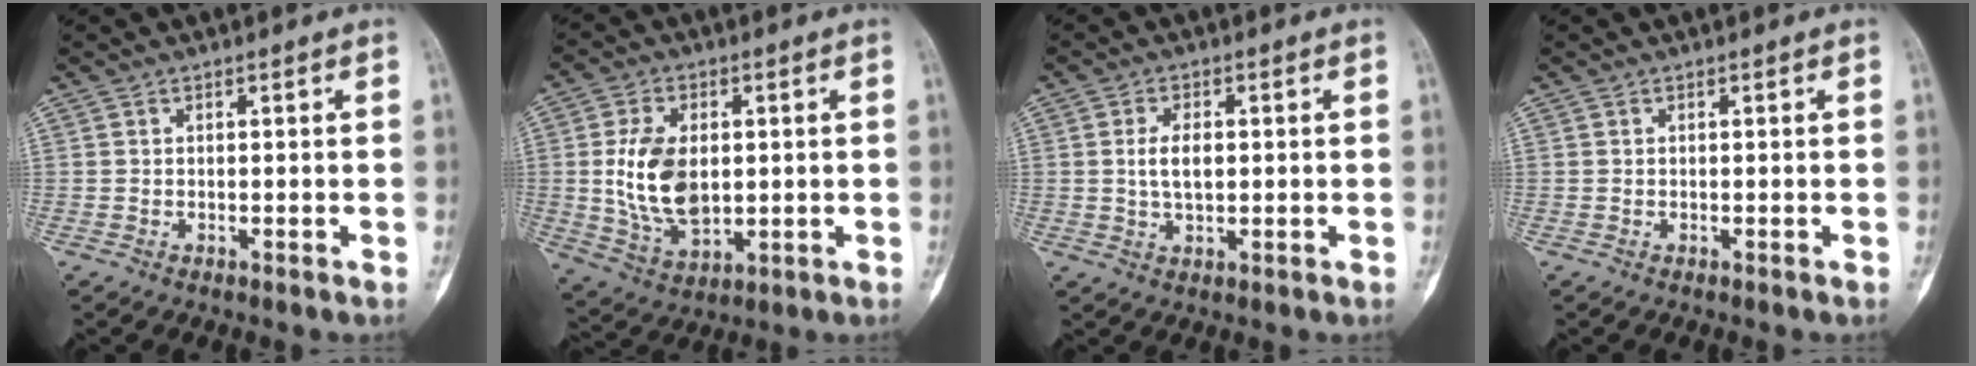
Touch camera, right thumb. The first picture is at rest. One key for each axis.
{"total": 12.8, "fx": 0.8, "fy": 8.0, "fz": 9.9, "tx": -0.172, "ty": -0.009, "tz": 0.025}
{"total": 4.8, "fx": 0.3, "fy": 2.6, "fz": 4.0, "tx": -0.071, "ty": 0.001, "tz": 0.008}
{"total": 0.0}